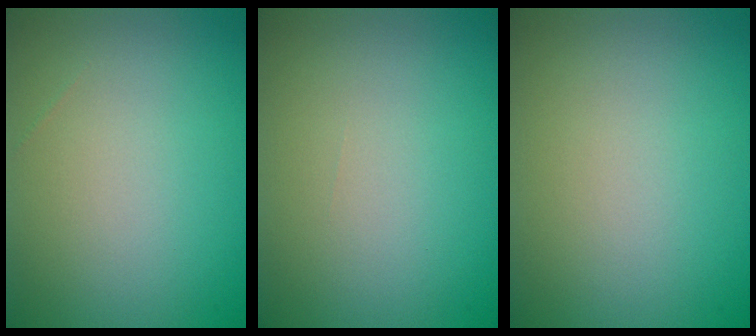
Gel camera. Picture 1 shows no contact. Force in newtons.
{"total": 0.0}
{"total": 0.0}